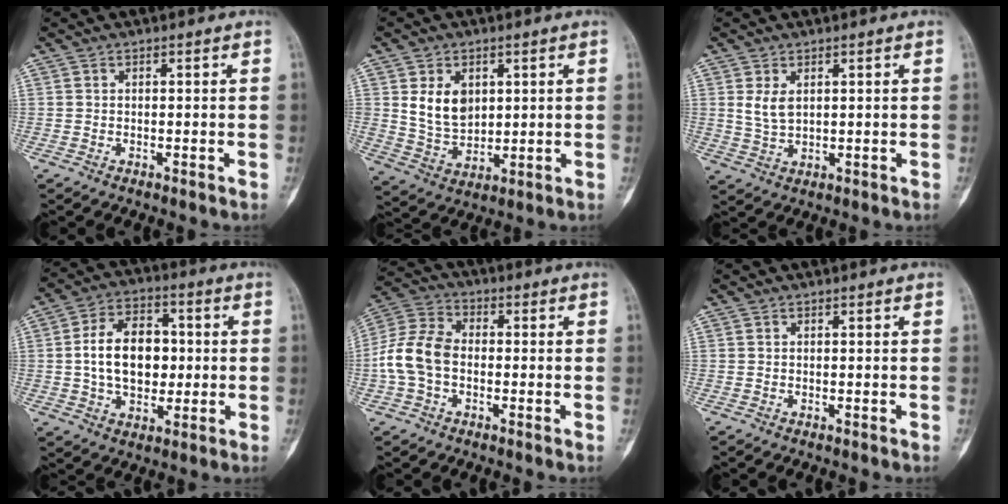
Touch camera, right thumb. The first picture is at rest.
{"total": 8.5, "force": [2.5, 6.0, 5.4], "torque": [-0.073, -0.019, 0.060]}
{"total": 3.8, "force": [1.3, 2.1, 2.8], "torque": [-0.052, -0.008, 0.035]}
{"total": 13.4, "force": [0.3, 9.0, 10.0], "torque": [-0.144, 0.016, 0.005]}
{"total": 10.2, "force": [-1.5, 7.0, 7.2], "torque": [-0.147, 0.030, -0.041]}
{"total": 0.0}